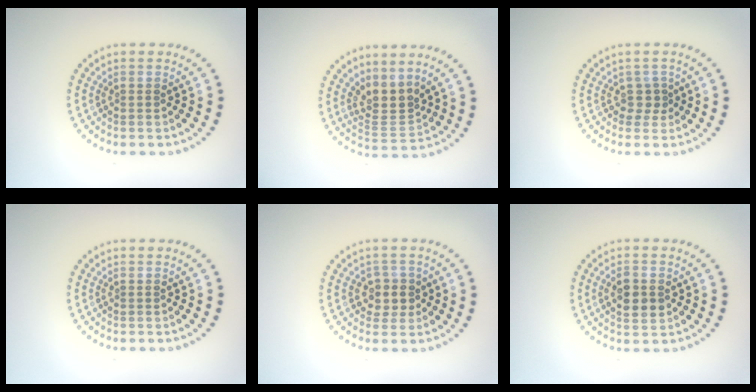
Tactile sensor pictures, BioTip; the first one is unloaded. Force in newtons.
{"total": 3.0, "press": 2.1, "slide": 2.1}
{"total": 1.1, "press": 0.8, "slide": 0.8}
{"total": 0.0}
{"total": 2.1, "press": 1.9, "slide": 0.8}
{"total": 3.0, "press": 3.0, "slide": 0.2}